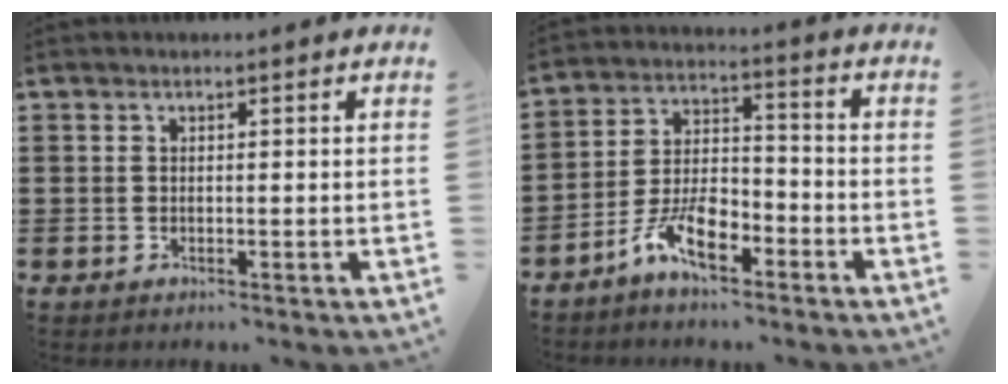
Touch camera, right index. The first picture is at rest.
{"total": 8.2, "force": [-5.1, 3.4, 5.5], "torque": [-0.120, 0.008, -0.096]}